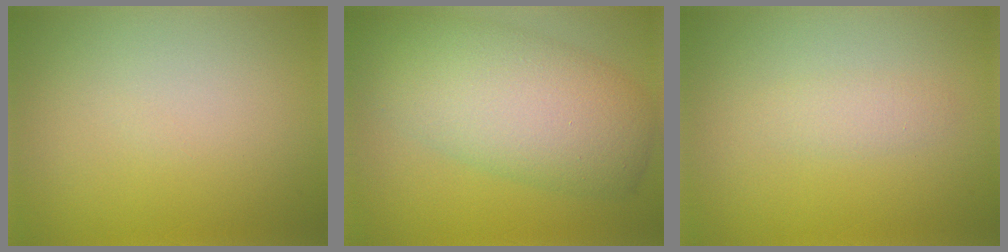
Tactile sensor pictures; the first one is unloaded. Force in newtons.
{"total": 9.3, "press": 9.3, "slide": 0.3}
{"total": 1.3, "press": 1.3, "slide": 0.0}